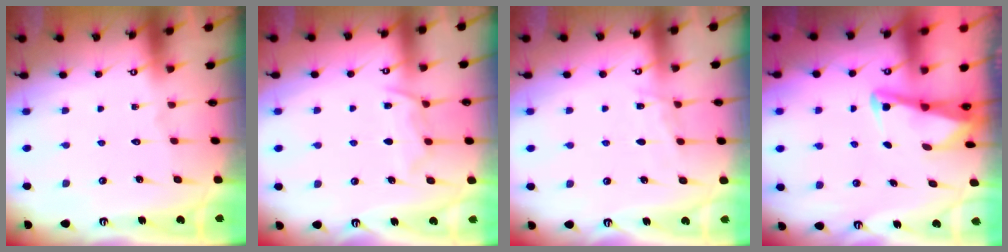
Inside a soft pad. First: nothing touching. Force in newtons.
{"total": 8.7, "press": 8.6, "slide": 1.1}
{"total": 4.6, "press": 4.6, "slide": 0.6}
{"total": 2.9, "press": 2.8, "slide": 0.4}